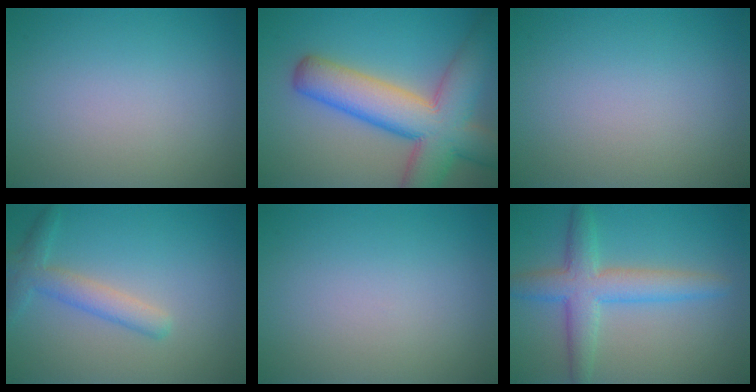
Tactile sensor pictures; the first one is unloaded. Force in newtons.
{"total": 10.8, "press": 10.8, "slide": 0.5}
{"total": 0.0}
{"total": 2.9, "press": 2.9, "slide": 0.1}
{"total": 0.0}
{"total": 4.9, "press": 4.9, "slide": 0.1}